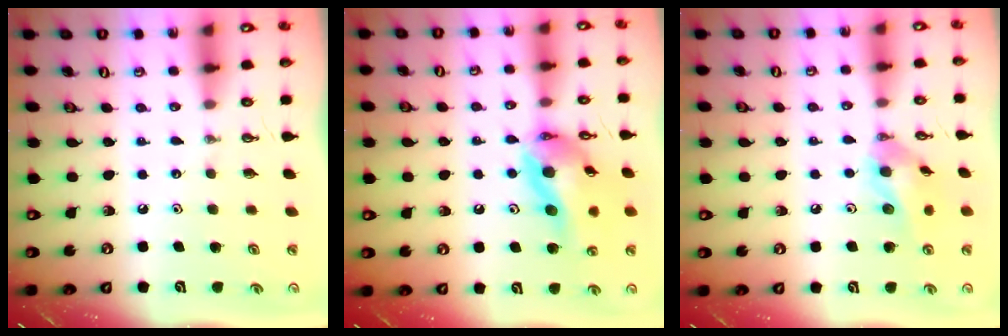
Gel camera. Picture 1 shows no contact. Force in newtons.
{"total": 16.7, "press": 16.5, "slide": 2.6}
{"total": 11.6, "press": 11.4, "slide": 1.9}